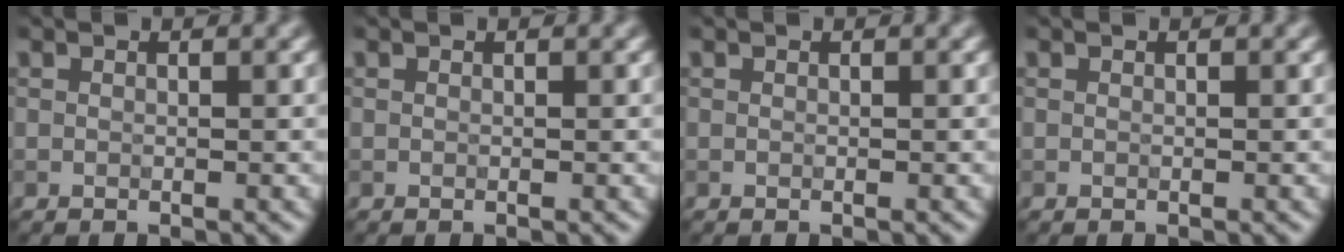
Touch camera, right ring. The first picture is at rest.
{"total": 0.0}
{"total": 0.0}
{"total": 0.0}